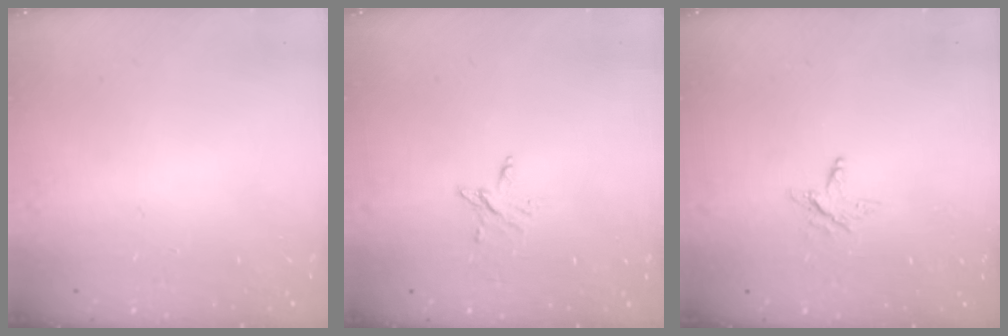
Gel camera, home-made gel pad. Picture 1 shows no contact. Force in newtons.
{"total": 3.6, "press": 3.6, "slide": 0.2}
{"total": 3.1, "press": 3.1, "slide": 0.3}